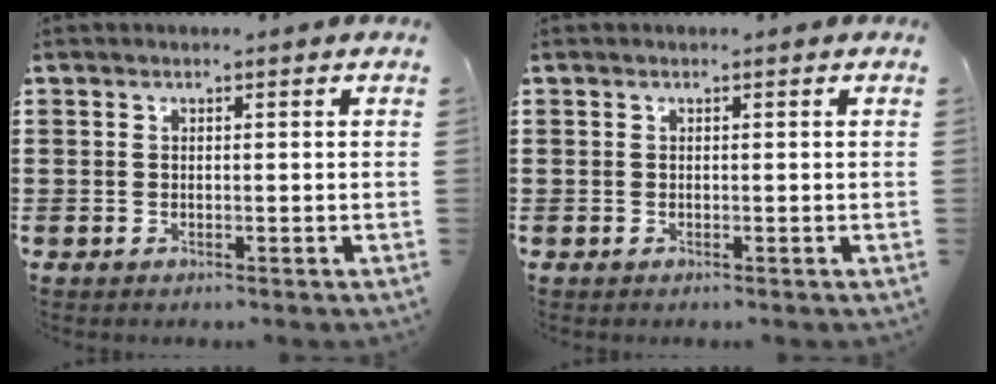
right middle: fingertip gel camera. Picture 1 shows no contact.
{"total": 0.0}